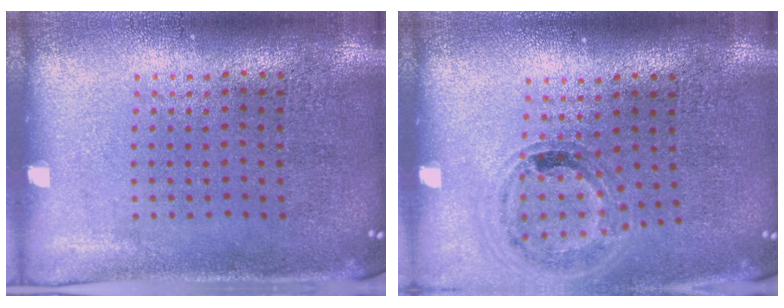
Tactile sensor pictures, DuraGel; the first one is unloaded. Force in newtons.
{"total": 1.0, "press": 1.0, "slide": 0.1}